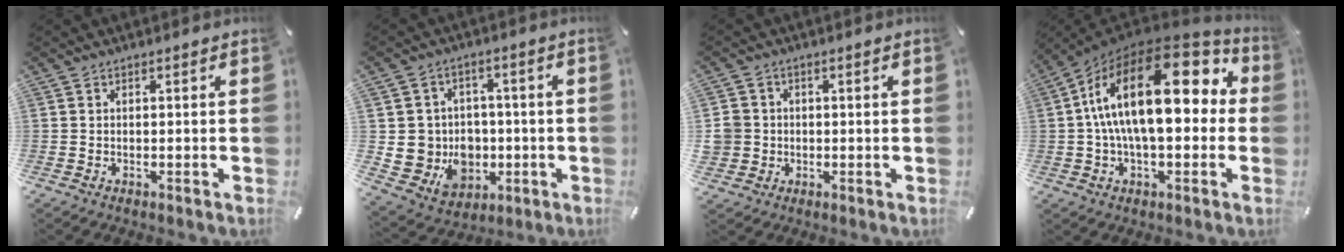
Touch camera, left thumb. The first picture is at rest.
{"total": 10.2, "force": [-0.2, 10.0, 2.0], "torque": [-0.060, -0.008, 0.010]}
{"total": 5.0, "force": [0.4, 5.0, 0.6], "torque": [-0.019, 0.007, 0.009]}
{"total": 24.3, "force": [4.9, 11.6, 20.7], "torque": [-0.384, -0.027, 0.076]}